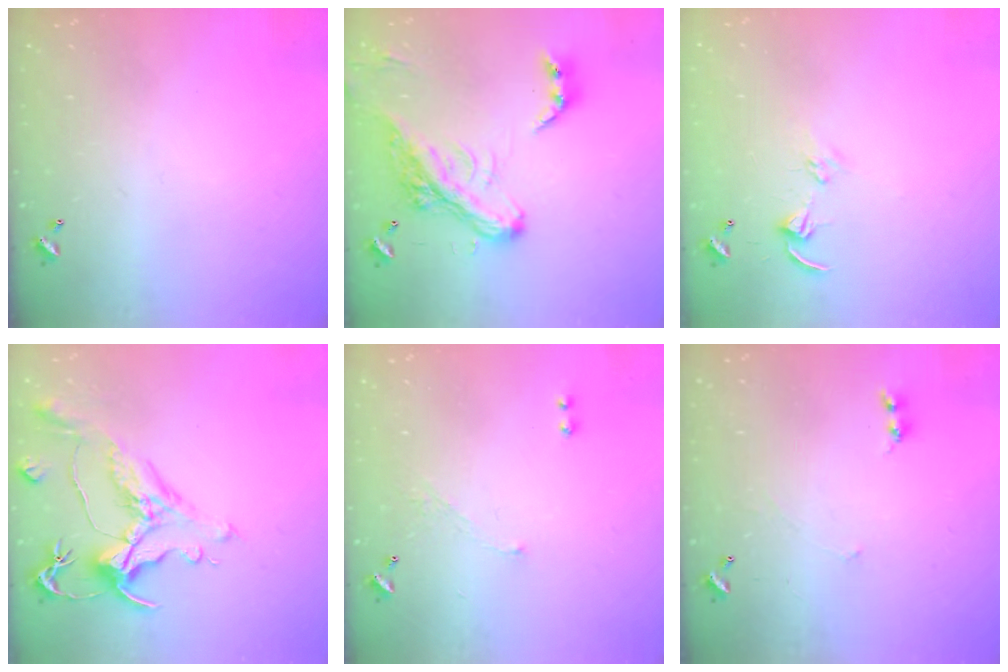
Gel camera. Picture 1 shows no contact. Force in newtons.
{"total": 10.0, "press": 9.8, "slide": 2.0}
{"total": 4.4, "press": 4.4, "slide": 0.5}
{"total": 1.5, "press": 0.4, "slide": 1.5}
{"total": 4.0, "press": 4.0, "slide": 0.7}
{"total": 1.6, "press": 1.5, "slide": 0.5}